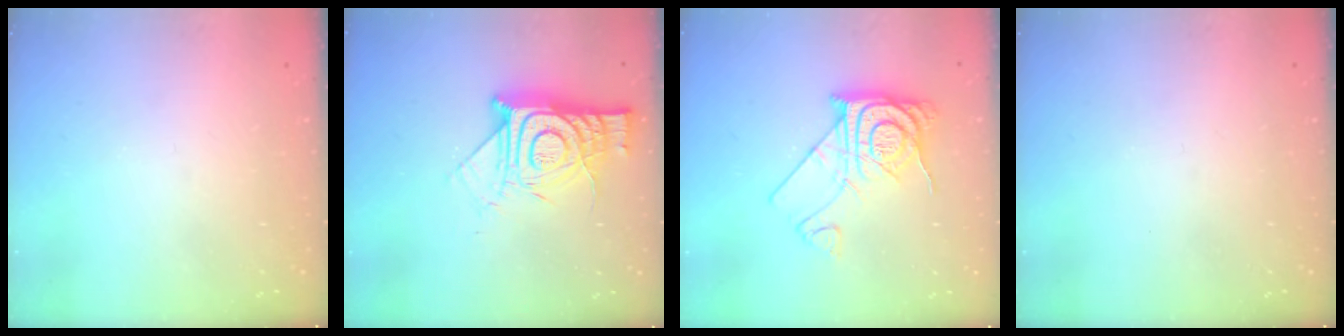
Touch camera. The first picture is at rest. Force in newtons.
{"total": 15.7, "press": 15.6, "slide": 1.3}
{"total": 12.7, "press": 12.7, "slide": 1.2}
{"total": 0.0}